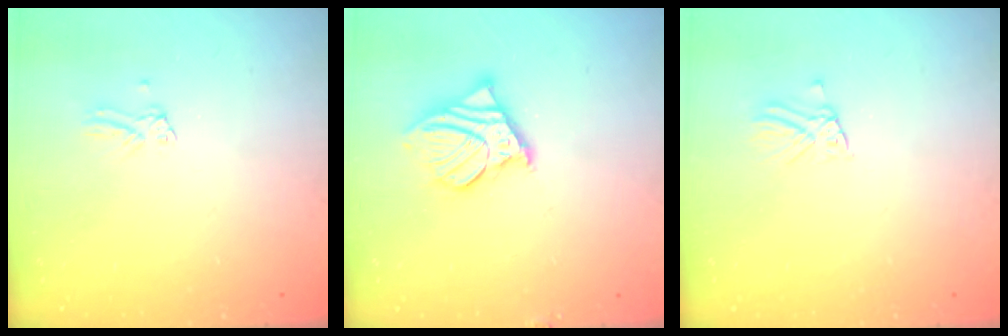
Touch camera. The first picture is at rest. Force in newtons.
{"total": 11.9, "press": 11.7, "slide": 2.1}
{"total": 1.7, "press": 1.7, "slide": 0.1}